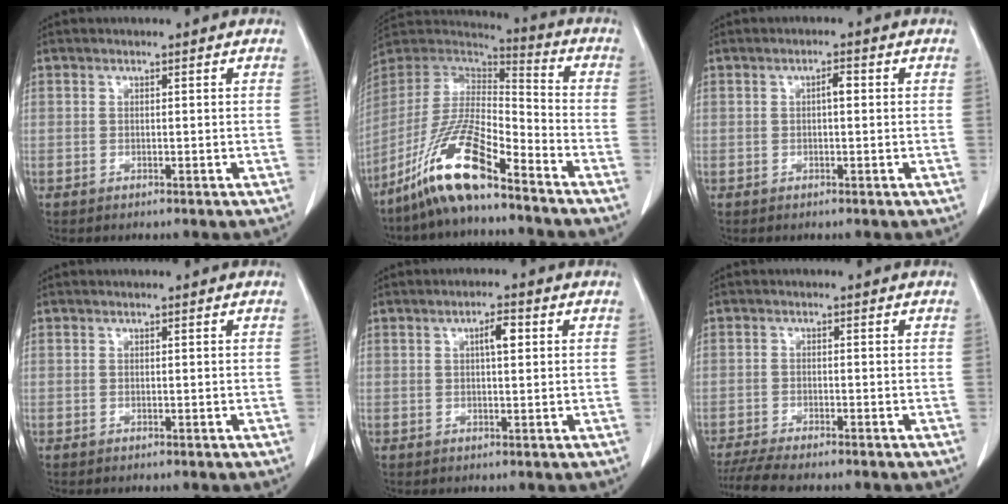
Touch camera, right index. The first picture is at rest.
{"total": 14.9, "force": [-10.4, 1.9, 10.4], "torque": [-0.210, -0.009, -0.194]}
{"total": 1.6, "force": [0.2, 0.4, 1.5], "torque": [-0.025, 0.004, 0.002]}
{"total": 0.0}
{"total": 2.9, "force": [0.8, 0.7, 2.7], "torque": [-0.048, 0.005, 0.012]}
{"total": 6.8, "force": [-5.9, 0.5, 3.4], "torque": [-0.051, -0.015, -0.099]}